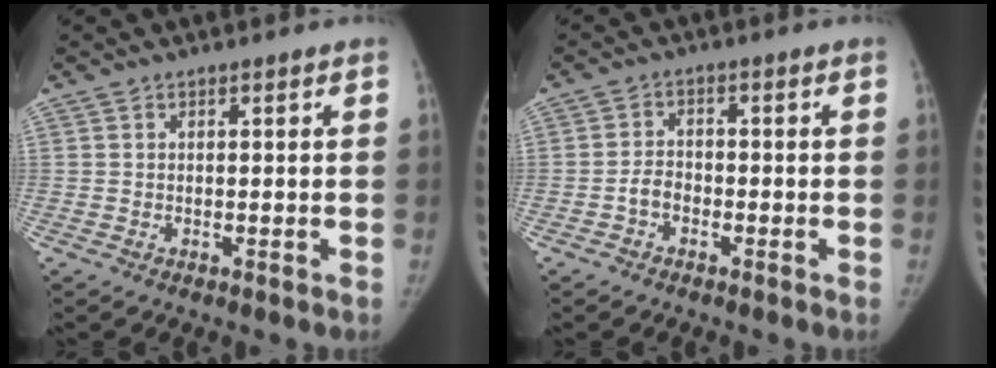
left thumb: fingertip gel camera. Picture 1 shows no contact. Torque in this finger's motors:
{"motor_torque": [-0.18, 0.16, 0.35, 0.19, -0.01]}